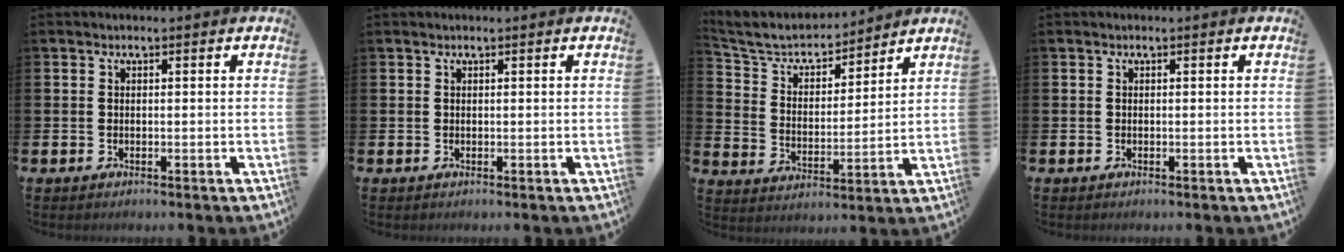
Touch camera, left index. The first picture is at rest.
{"total": 0.0}
{"total": 6.2, "force": [5.8, 2.0, 1.3], "torque": [-0.061, -0.040, 0.097]}
{"total": 0.0}